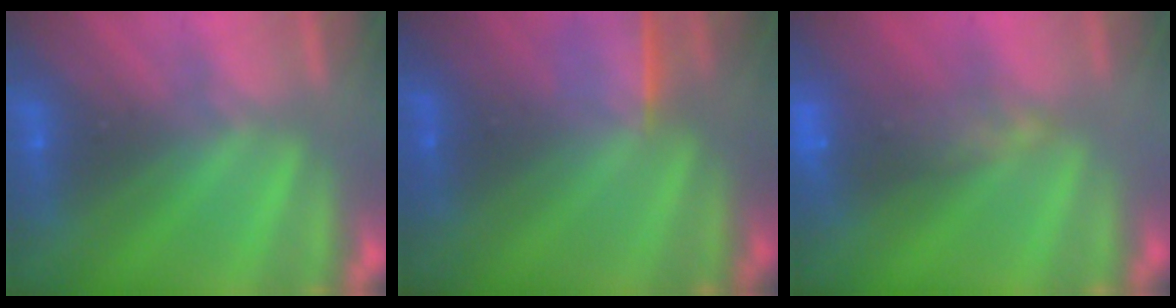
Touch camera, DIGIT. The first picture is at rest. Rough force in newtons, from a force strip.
{"total": 1.2}
{"total": 6.9}